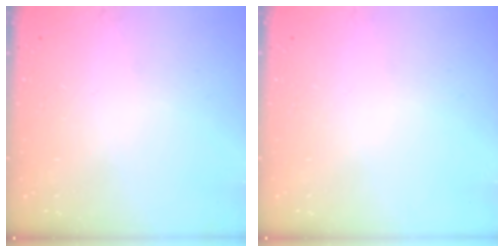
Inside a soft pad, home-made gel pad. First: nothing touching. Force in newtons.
{"total": 0.0}